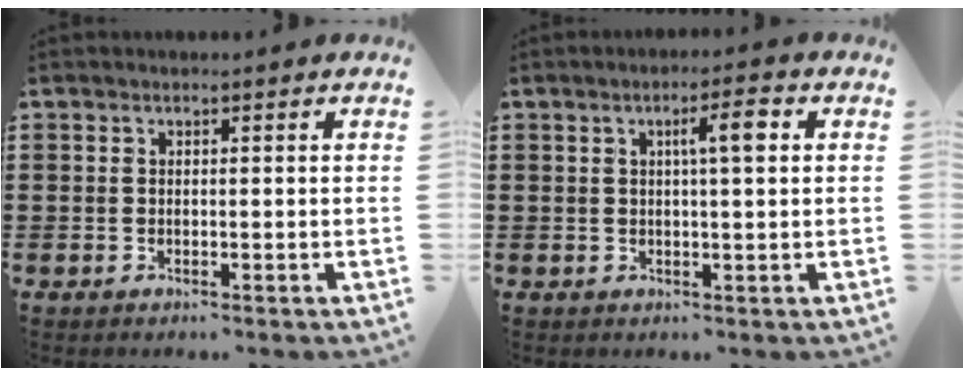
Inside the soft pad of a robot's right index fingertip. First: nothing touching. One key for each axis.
{"total": 4.0, "fx": 1.0, "fy": 0.7, "fz": 3.8, "tx": -0.060, "ty": 0.003, "tz": 0.009}